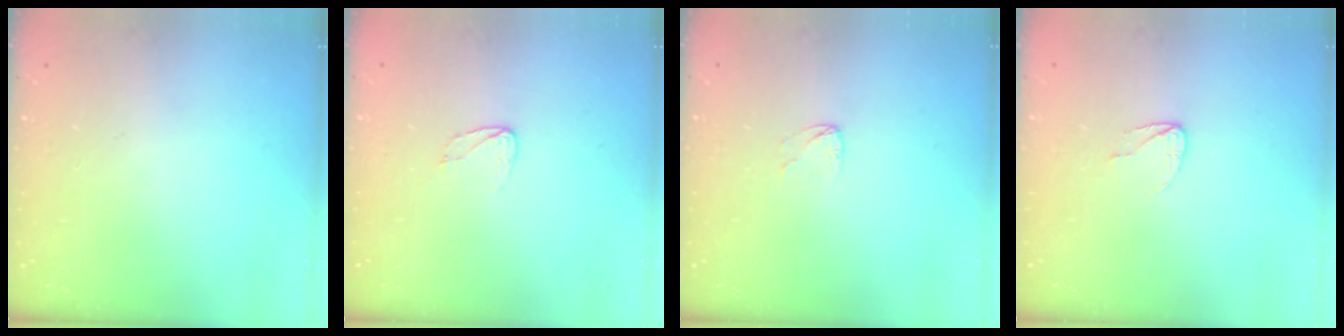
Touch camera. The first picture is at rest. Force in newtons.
{"total": 3.8, "press": 3.8, "slide": 0.3}
{"total": 2.5, "press": 2.5, "slide": 0.2}
{"total": 3.8, "press": 3.7, "slide": 0.3}